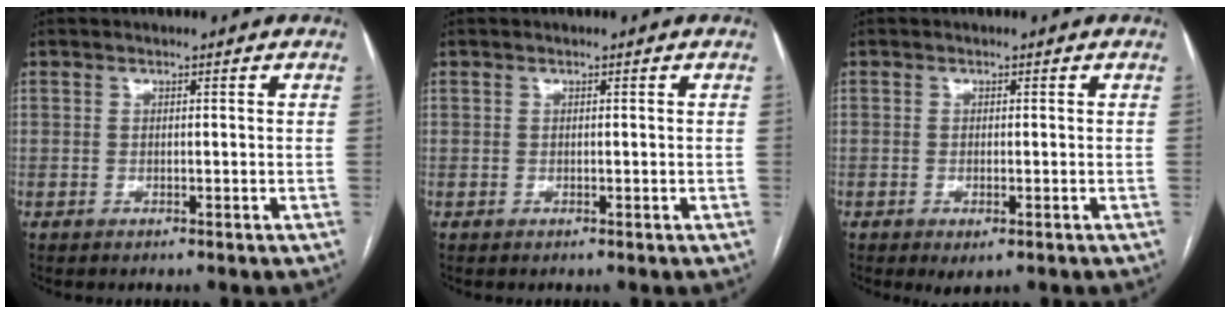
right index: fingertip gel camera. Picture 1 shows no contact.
{"total": 0.0}
{"total": 1.8, "force": [-0.8, 0.6, 1.5], "torque": [-0.021, -0.003, -0.006]}